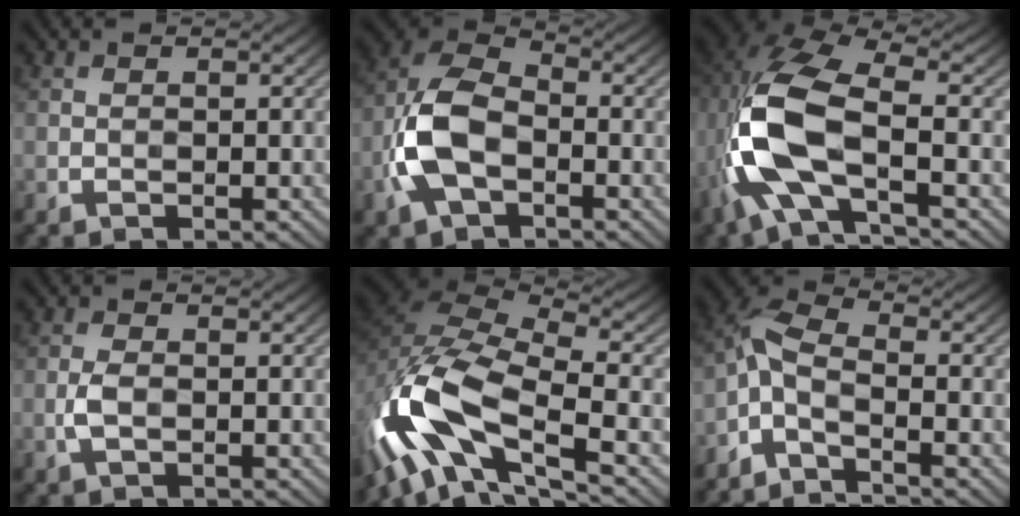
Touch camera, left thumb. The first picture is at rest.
{"total": 10.5, "force": [-3.0, 6.2, 7.9], "torque": [-0.190, 0.003, -0.070]}
{"total": 13.3, "force": [-3.6, 6.1, 11.2], "torque": [-0.271, -0.011, -0.081]}
{"total": 2.4, "force": [-0.5, 1.2, 2.0], "torque": [-0.048, 0.001, -0.014]}
{"total": 15.8, "force": [-6.6, 6.9, 12.6], "torque": [-0.283, -0.016, -0.133]}
{"total": 5.1, "force": [-3.2, 1.8, 3.6], "torque": [-0.084, 0.004, -0.081]}